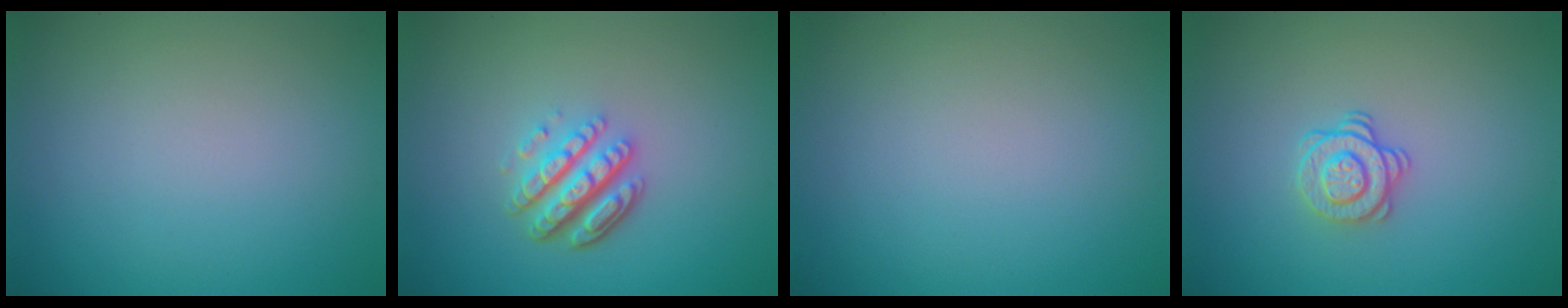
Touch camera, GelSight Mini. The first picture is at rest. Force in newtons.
{"total": 4.6, "press": 3.4, "slide": 3.2}
{"total": 0.0}
{"total": 2.1, "press": 1.7, "slide": 1.2}